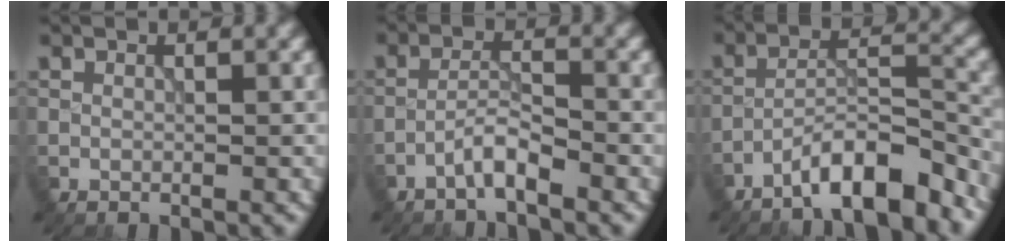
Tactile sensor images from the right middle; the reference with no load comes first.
{"total": 2.3, "force": [-1.8, 0.2, 1.4], "torque": [-0.025, 0.011, -0.040]}
{"total": 7.0, "force": [-5.3, 1.4, 4.4], "torque": [-0.066, 0.011, -0.090]}